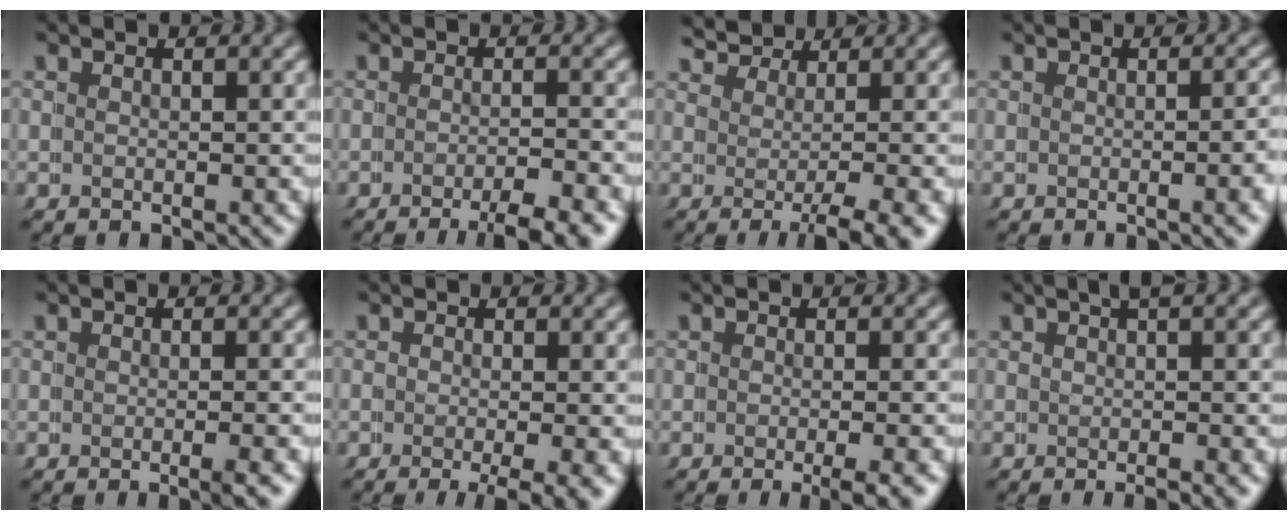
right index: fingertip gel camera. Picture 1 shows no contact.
{"total": 3.5, "force": [-2.6, 0.3, 2.3], "torque": [-0.029, 0.000, -0.048]}
{"total": 3.6, "force": [1.9, 0.6, 3.1], "torque": [-0.034, 0.008, 0.029]}
{"total": 1.6, "force": [-0.3, 0.1, 1.6], "torque": [-0.006, 0.013, -0.009]}
{"total": 1.4, "force": [-0.7, -0.2, 1.2], "torque": [-0.005, 0.009, -0.017]}
{"total": 3.0, "force": [-1.9, 0.5, 2.3], "torque": [-0.025, -0.007, -0.031]}
{"total": 2.6, "force": [-1.5, 0.2, 2.1], "torque": [-0.016, 0.006, -0.028]}
{"total": 2.6, "force": [0.6, 0.8, 2.4], "torque": [-0.017, 0.019, -0.003]}